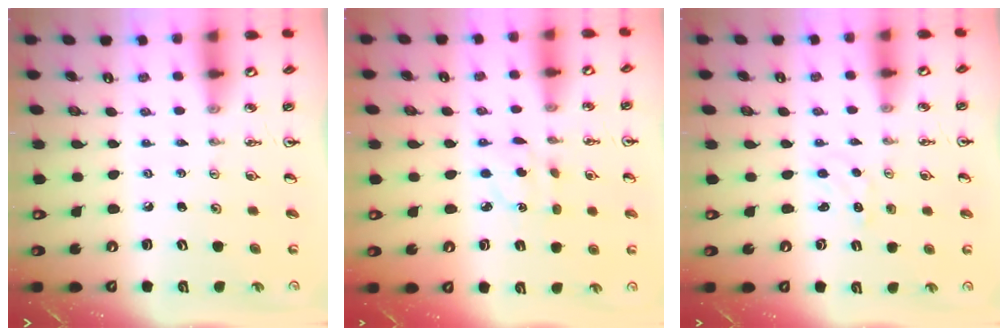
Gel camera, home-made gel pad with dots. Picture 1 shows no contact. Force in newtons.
{"total": 3.8, "press": 3.8, "slide": 0.7}
{"total": 0.9, "press": 0.8, "slide": 0.2}